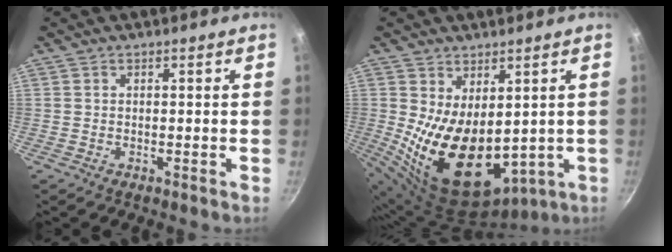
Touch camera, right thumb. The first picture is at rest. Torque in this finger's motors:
{"motor_torque": [-0.46, 2.31, 1.50, 1.27, 0.30]}